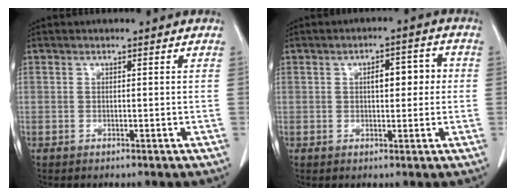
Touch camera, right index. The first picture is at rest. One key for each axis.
{"total": 4.8, "fx": 0.6, "fy": 2.0, "fz": 4.3, "tx": -0.063, "ty": 0.020, "tz": 0.009}